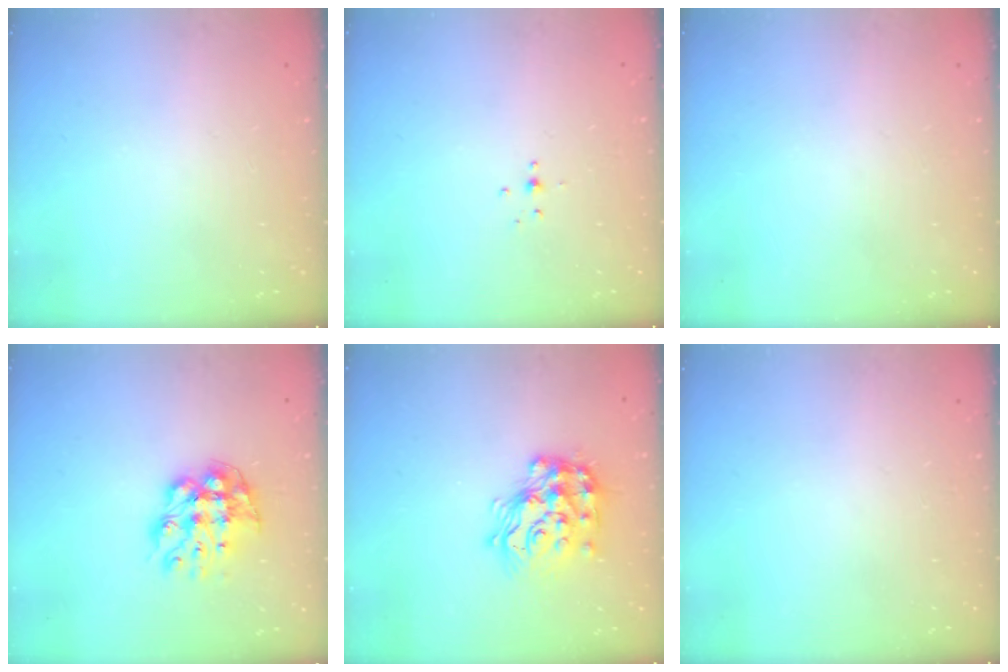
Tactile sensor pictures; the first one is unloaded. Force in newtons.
{"total": 2.1, "press": 1.9, "slide": 0.8}
{"total": 0.0}
{"total": 11.5, "press": 11.4, "slide": 0.9}
{"total": 17.9, "press": 17.8, "slide": 1.2}
{"total": 0.0}